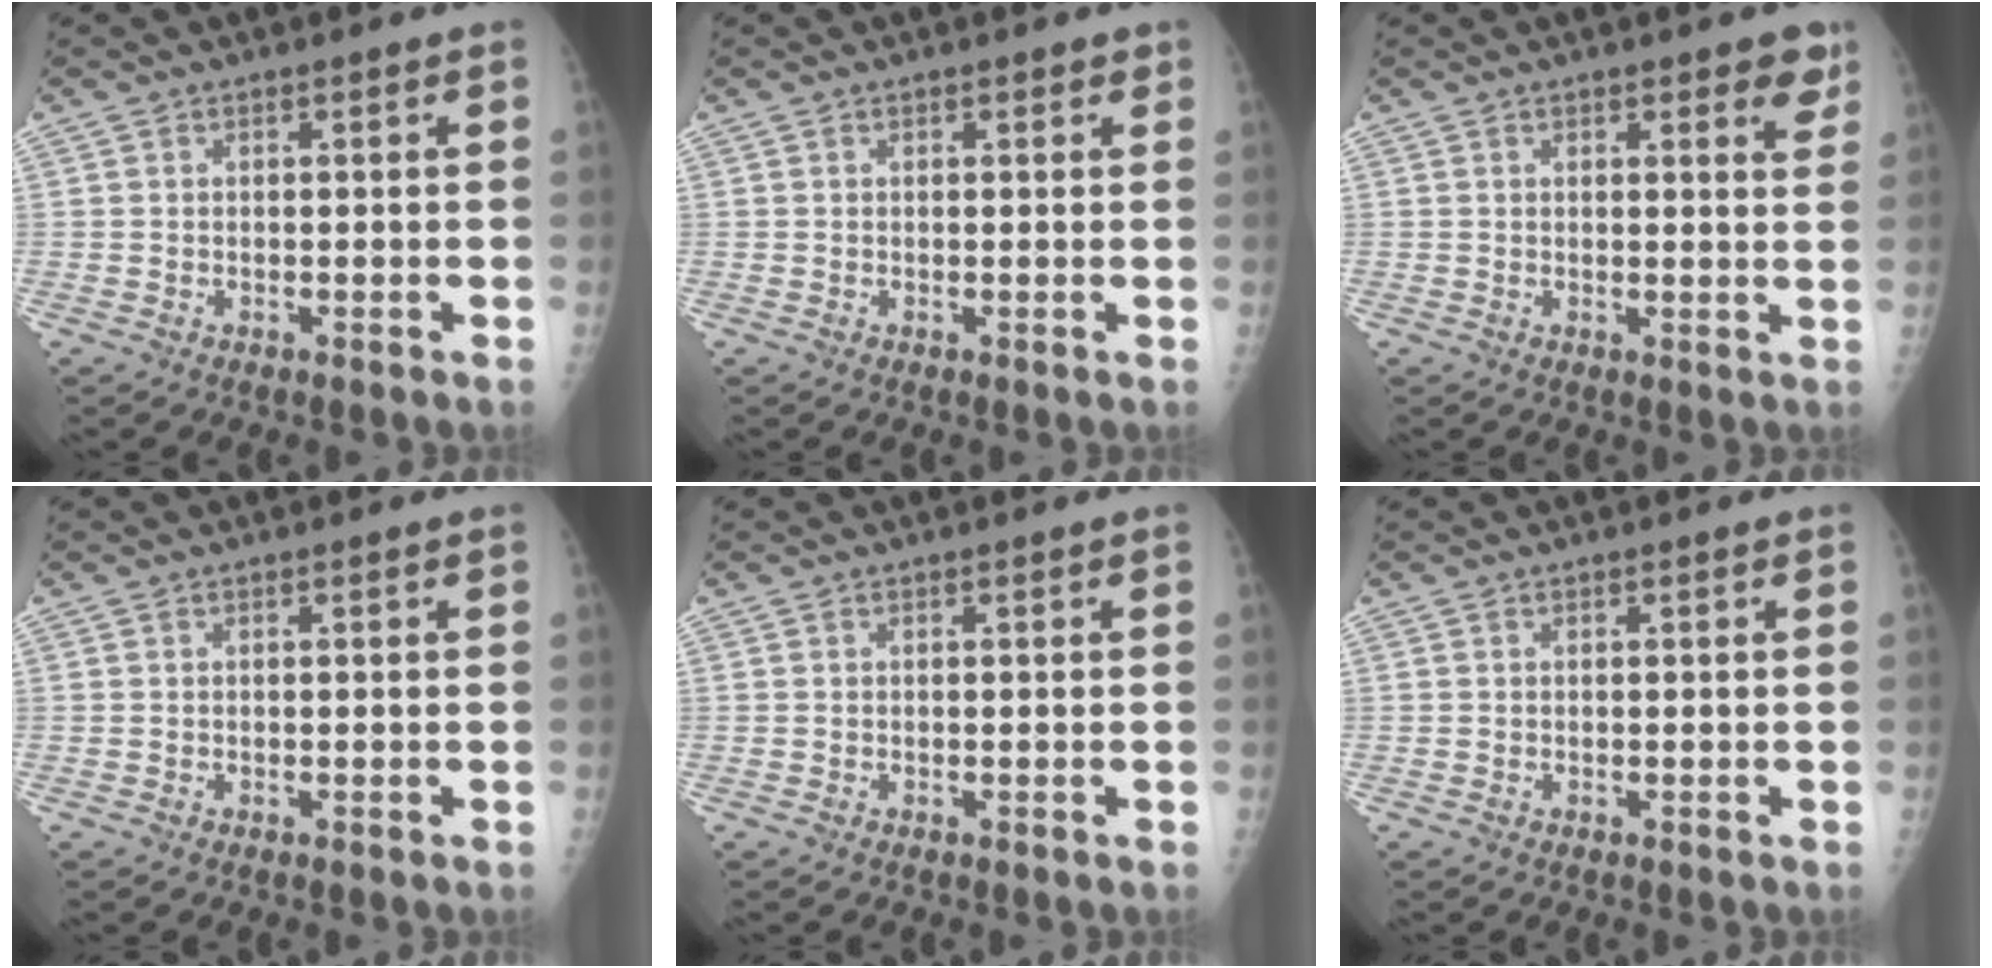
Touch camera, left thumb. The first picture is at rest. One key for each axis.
{"total": 1.0, "fx": 0.7, "fy": 0.6, "fz": 0.5, "tx": 0.002, "ty": -0.002, "tz": 0.005}
{"total": 4.4, "fx": 2.7, "fy": 1.6, "fz": 3.0, "tx": -0.016, "ty": -0.013, "tz": 0.028}
{"total": 0.0}
{"total": 0.0}
{"total": 0.0}